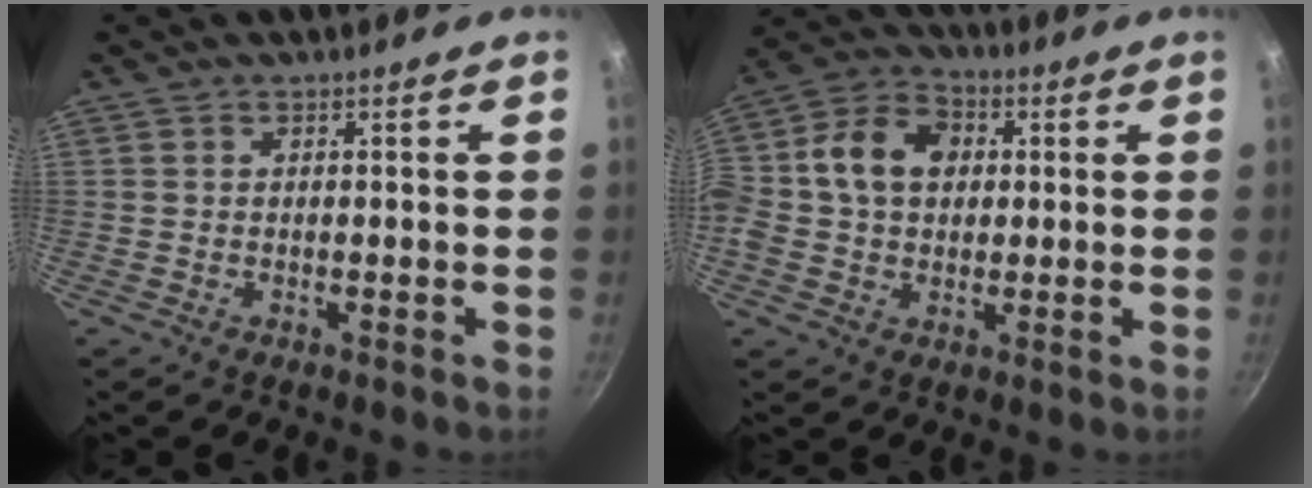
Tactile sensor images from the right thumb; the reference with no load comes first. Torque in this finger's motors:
{"motor_torque": [1.98, 3.03, 2.77, 0.00, 0.41]}